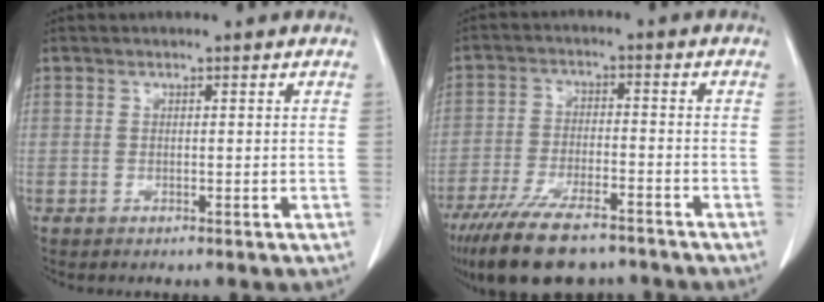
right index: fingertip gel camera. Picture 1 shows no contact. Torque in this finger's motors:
{"motor_torque": [1.48, -0.66, 0.38, 0.17]}